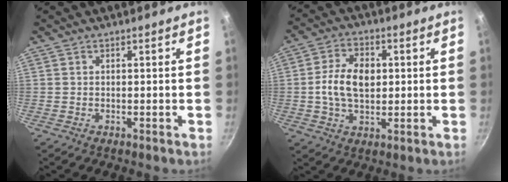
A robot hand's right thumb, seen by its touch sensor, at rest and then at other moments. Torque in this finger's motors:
{"motor_torque": [0.21, 0.13, 0.88, -0.29, 0.08]}